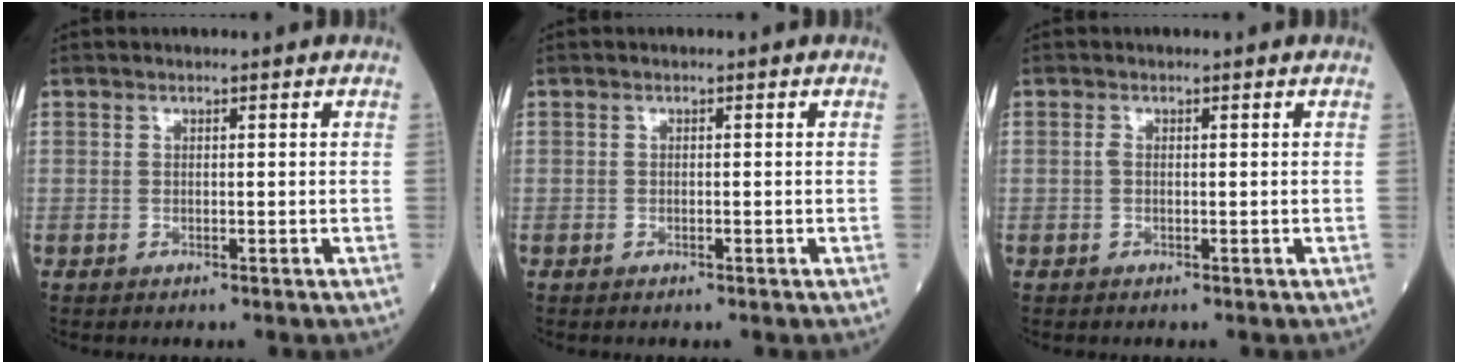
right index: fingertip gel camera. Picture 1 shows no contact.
{"total": 0.0}
{"total": 0.6, "force": [0.0, 0.2, 0.5], "torque": [-0.013, 0.000, -0.004]}